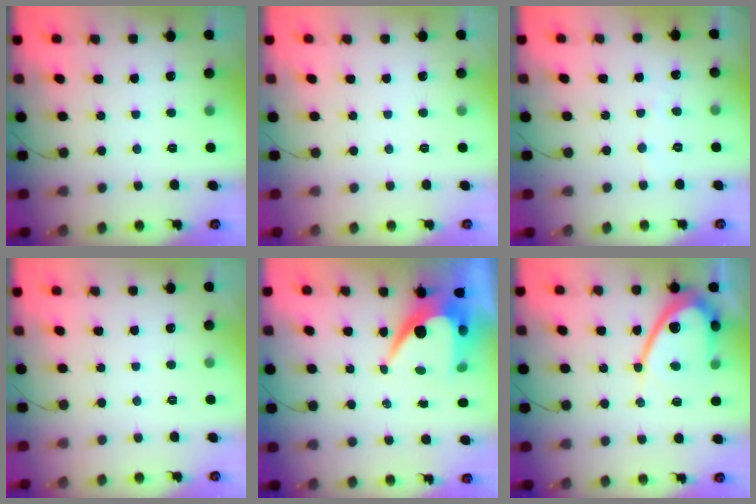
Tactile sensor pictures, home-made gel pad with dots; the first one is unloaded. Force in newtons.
{"total": 0.0}
{"total": 2.4, "press": 2.4, "slide": 0.2}
{"total": 0.0}
{"total": 10.1, "press": 10.1, "slide": 0.9}
{"total": 11.9, "press": 11.9, "slide": 0.8}